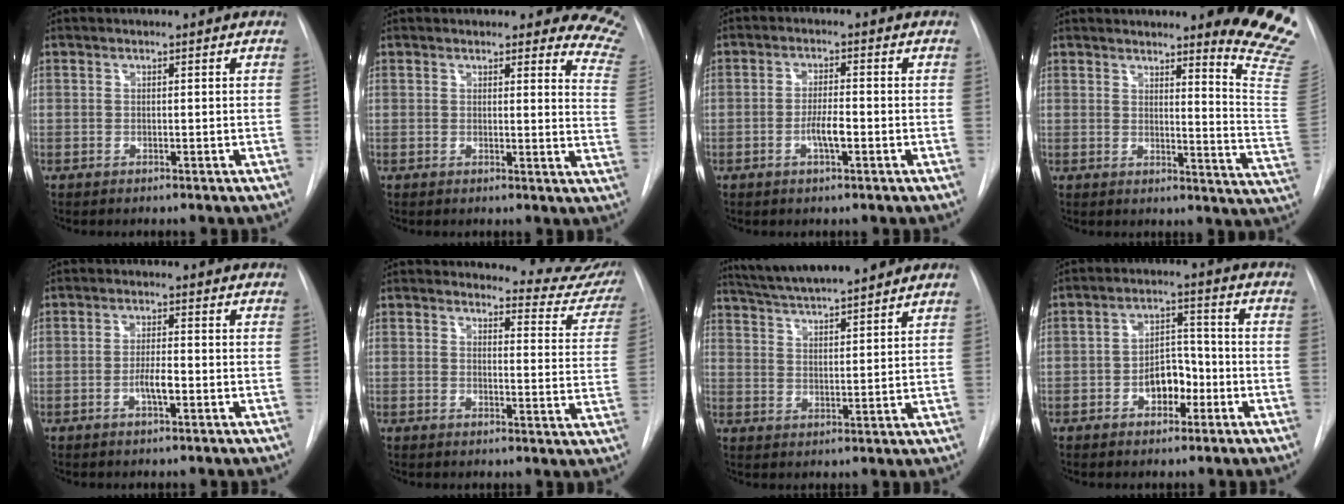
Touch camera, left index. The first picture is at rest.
{"total": 10.6, "force": [10.1, 2.5, 2.0], "torque": [0.023, -0.078, 0.062]}
{"total": 3.6, "force": [-1.8, 0.6, 3.1], "torque": [-0.059, -0.004, -0.029]}
{"total": 13.9, "force": [12.2, -0.4, 6.7], "torque": [-0.072, -0.125, 0.118]}
{"total": 3.1, "force": [-1.6, 0.5, 2.6], "torque": [-0.049, -0.004, -0.026]}
{"total": 10.5, "force": [10.4, 1.5, 0.0], "torque": [0.030, -0.086, 0.087]}
{"total": 13.0, "force": [11.5, 0.8, 6.0], "torque": [-0.106, 0.017, 0.182]}
{"total": 6.2, "force": [-2.9, 3.6, 4.1], "torque": [-0.067, 0.015, -0.045]}